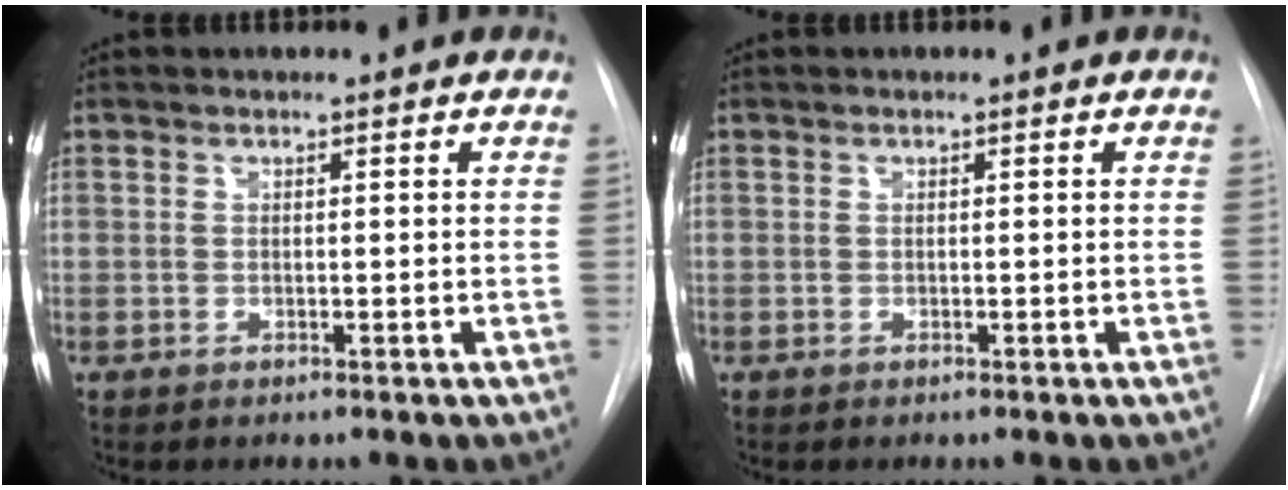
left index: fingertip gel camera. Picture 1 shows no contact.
{"total": 0.0}